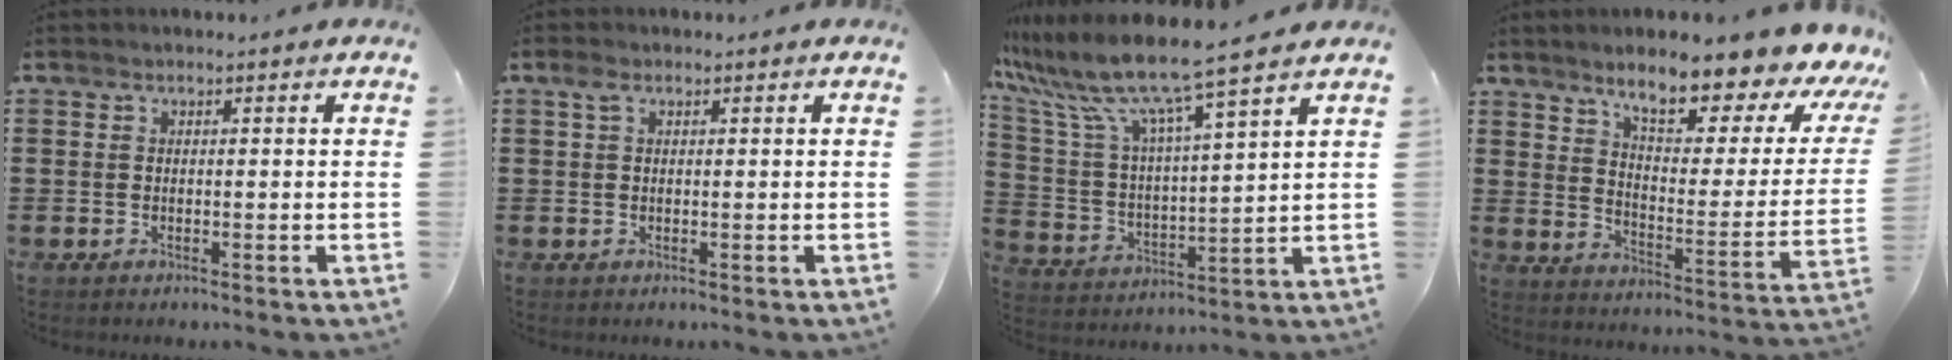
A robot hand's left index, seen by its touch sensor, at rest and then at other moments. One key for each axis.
{"total": 1.5, "fx": 0.6, "fy": 0.8, "fz": 1.1, "tx": -0.025, "ty": 0.007, "tz": 0.010}
{"total": 9.1, "fx": 7.8, "fy": -0.2, "fz": 4.8, "tx": -0.129, "ty": -0.053, "tz": 0.126}
{"total": 9.7, "fx": 8.1, "fy": 1.5, "fz": 5.2, "tx": -0.103, "ty": -0.063, "tz": 0.130}